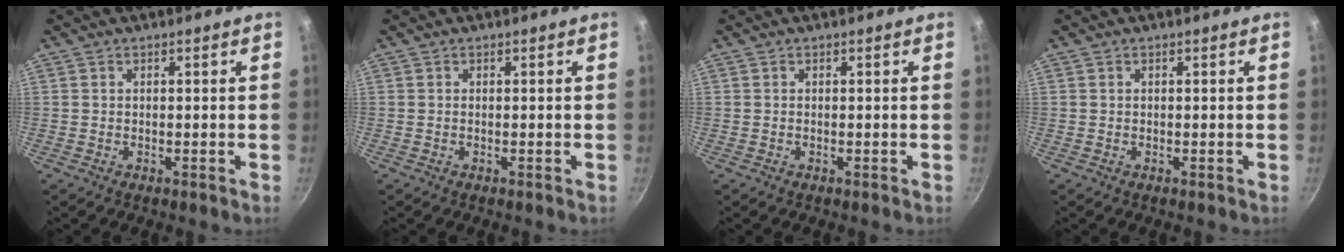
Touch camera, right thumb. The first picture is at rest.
{"total": 0.0}
{"total": 0.0}
{"total": 0.0}